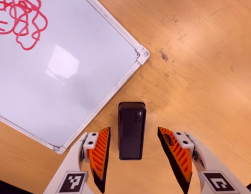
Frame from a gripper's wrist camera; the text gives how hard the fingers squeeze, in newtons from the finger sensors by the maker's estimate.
{"total": 0.0}